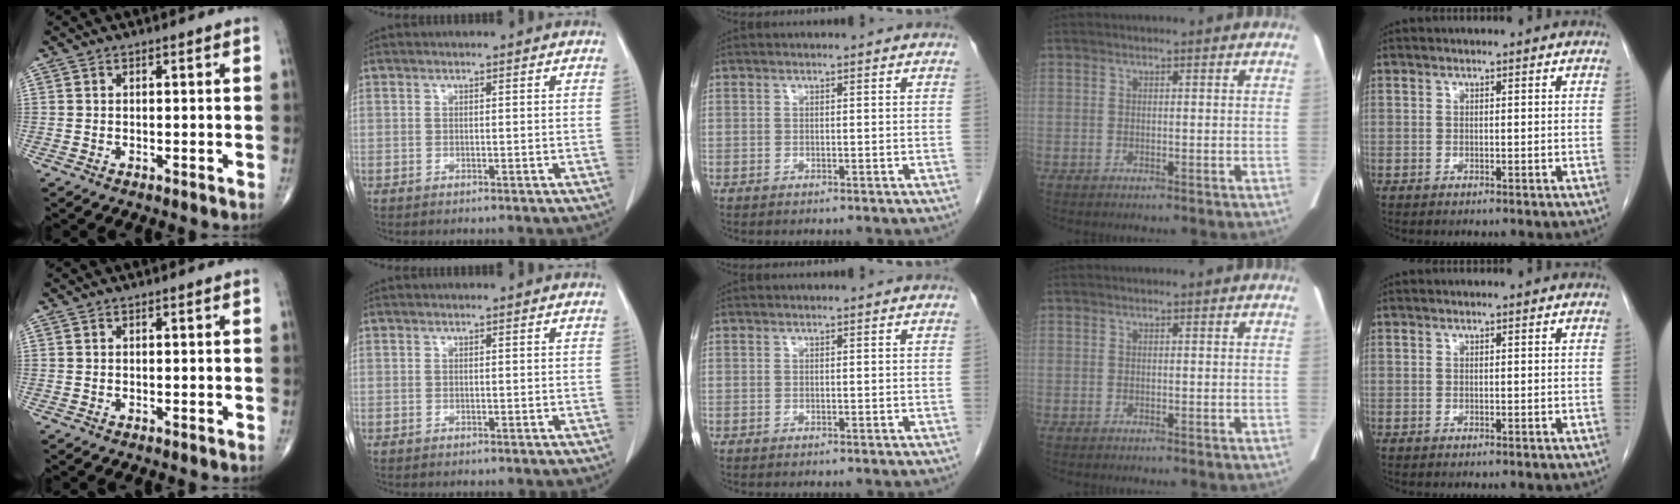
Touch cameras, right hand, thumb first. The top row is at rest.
{}